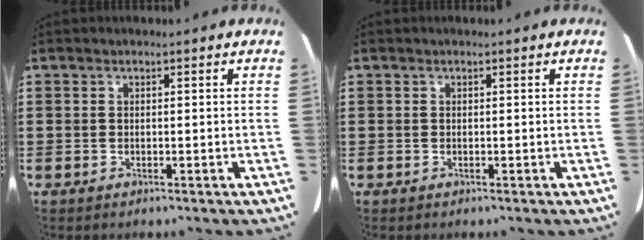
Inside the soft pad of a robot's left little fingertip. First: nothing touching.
{"total": 0.0}